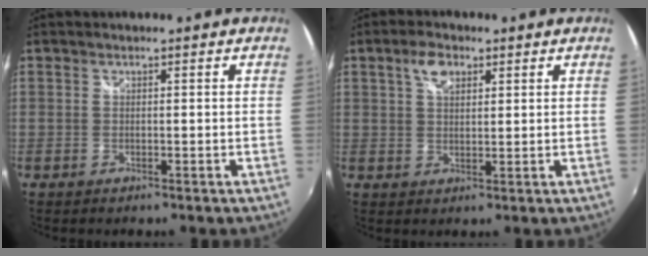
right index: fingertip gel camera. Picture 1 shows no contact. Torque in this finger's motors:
{"motor_torque": [0.07, 0.04, 0.23, 0.05]}